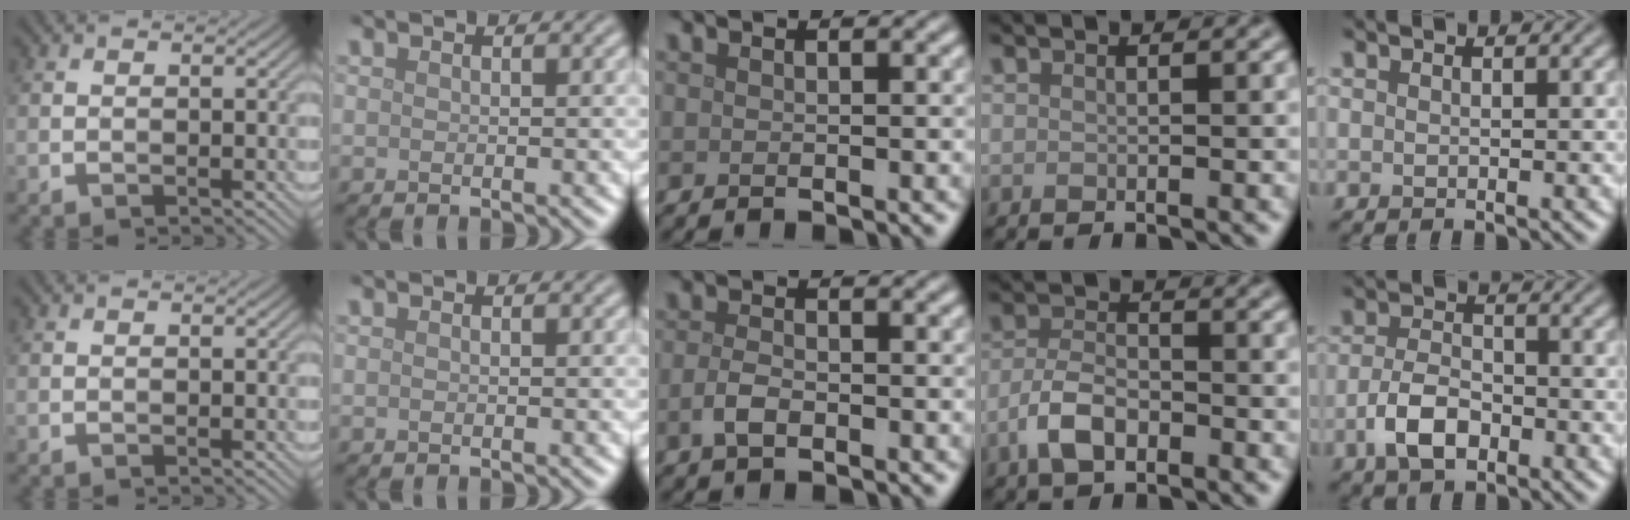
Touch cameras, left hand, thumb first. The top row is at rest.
{"middle": {"total": 1.9, "force": [-0.7, 1.0, 1.5], "torque": [-0.032, -0.001, -0.017]}, "ring": {"total": 3.8, "force": [-2.0, 1.9, 2.6], "torque": [-0.049, 0.003, -0.044]}, "little": {"total": 4.2, "force": [-1.9, 2.3, 2.9], "torque": [-0.061, -0.001, -0.042]}}